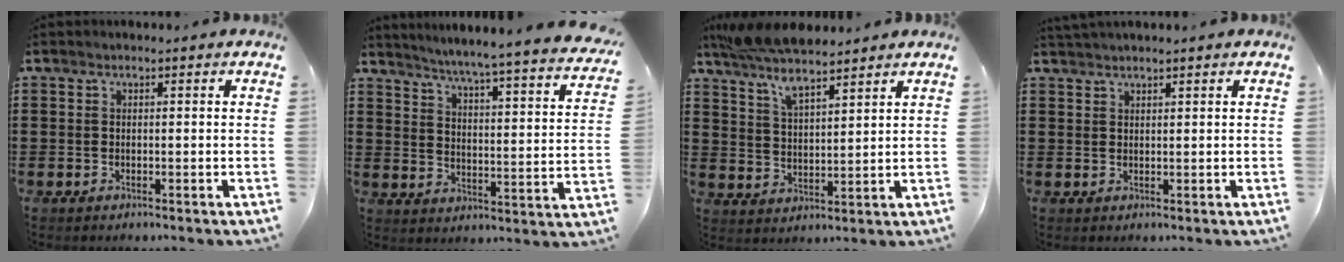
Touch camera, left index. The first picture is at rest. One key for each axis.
{"total": 4.1, "fx": 3.6, "fy": -1.3, "fz": 1.5, "tx": -0.049, "ty": -0.044, "tz": 0.049}
{"total": 7.5, "fx": 6.4, "fy": 1.2, "fz": 3.6, "tx": -0.092, "ty": -0.019, "tz": 0.116}
{"total": 1.4, "fx": 1.3, "fy": -0.1, "fz": 0.4, "tx": -0.009, "ty": 0.000, "tz": 0.026}